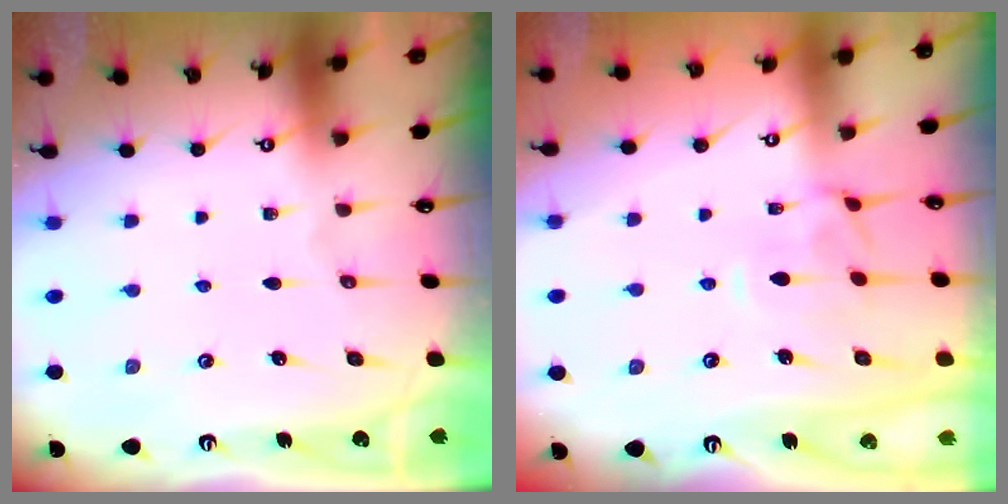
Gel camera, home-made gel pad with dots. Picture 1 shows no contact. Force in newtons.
{"total": 0.7, "press": 0.4, "slide": 0.6}